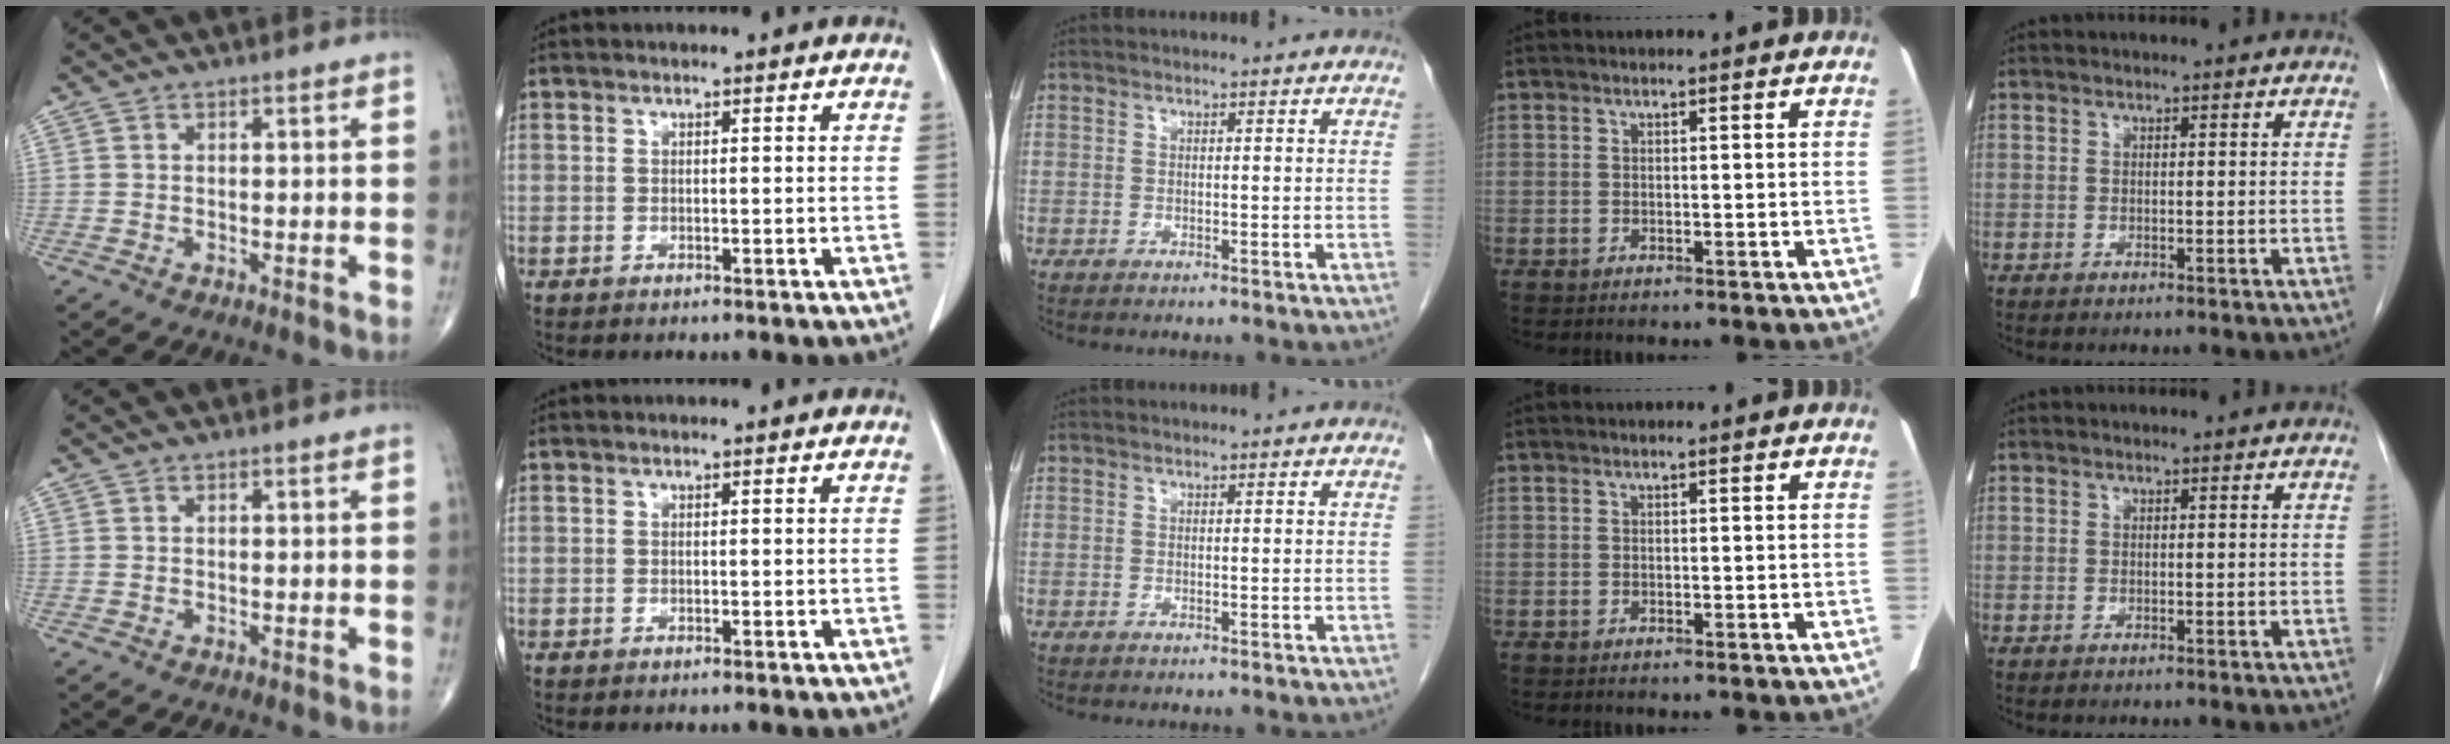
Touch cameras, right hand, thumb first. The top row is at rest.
{}